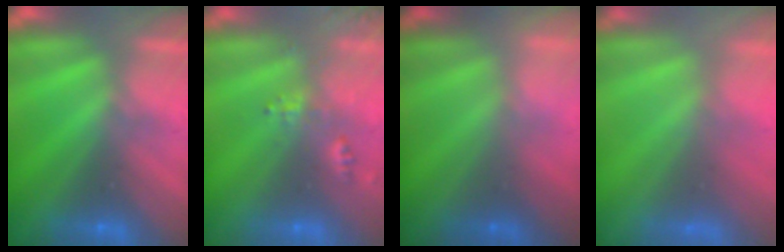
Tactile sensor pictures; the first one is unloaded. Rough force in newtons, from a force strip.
{"total": 2.4}
{"total": 2.4}
{"total": 8.4}